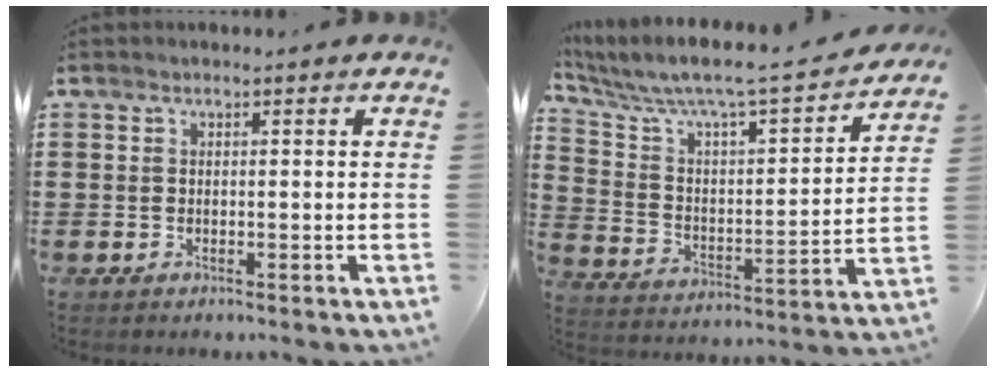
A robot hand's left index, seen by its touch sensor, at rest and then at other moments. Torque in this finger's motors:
{"motor_torque": [2.14, 0.00, 0.77, 0.21]}